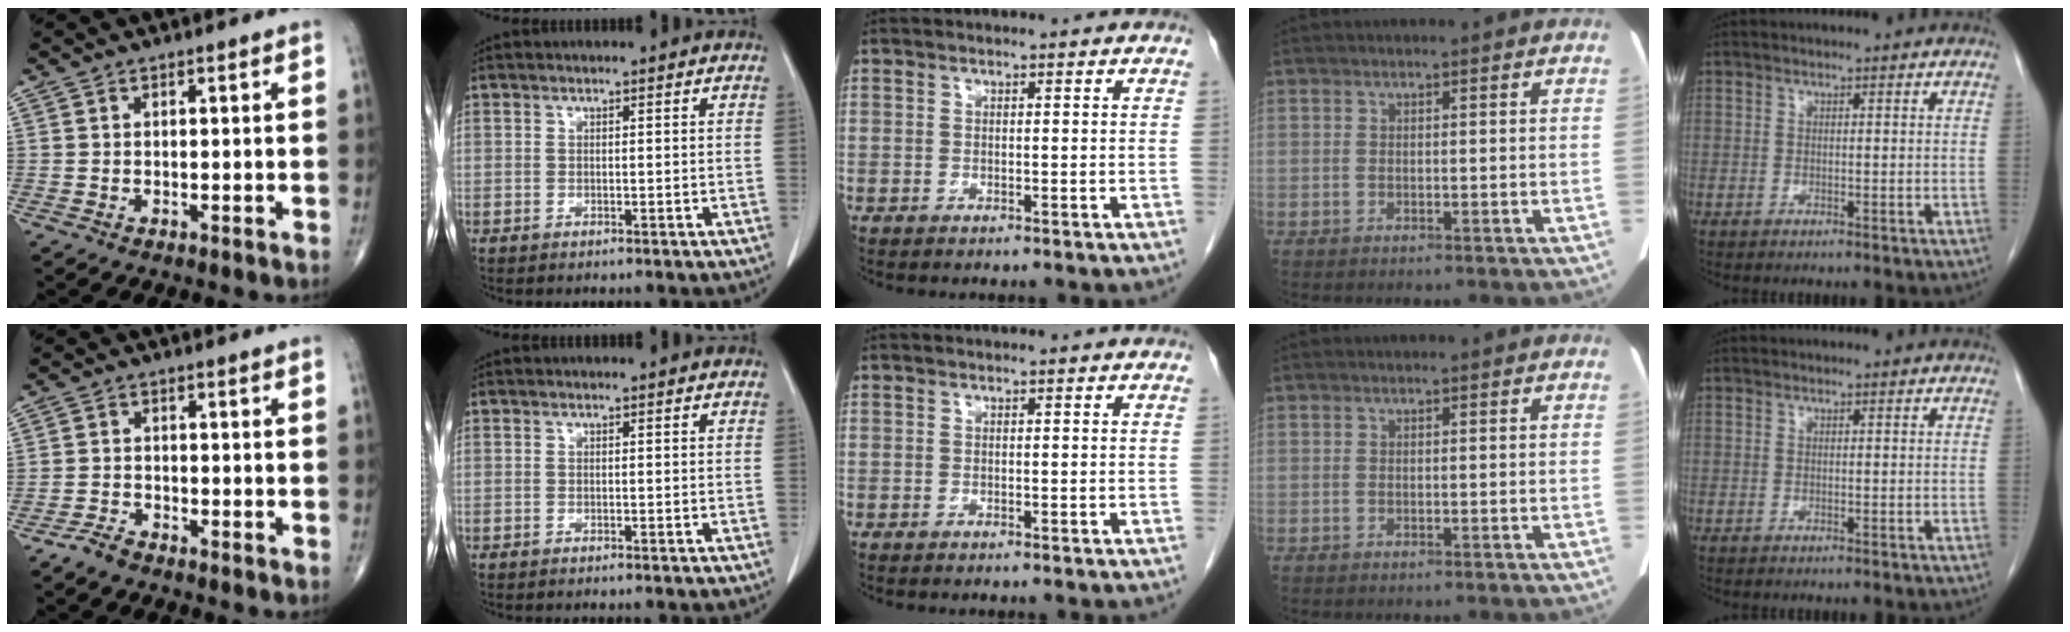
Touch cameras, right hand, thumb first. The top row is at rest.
{"thumb": {"total": 2.5, "force": [-2.2, 0.7, 0.9], "torque": [-0.023, 0.004, -0.046]}}